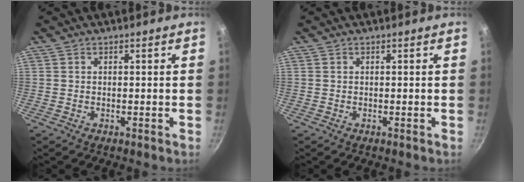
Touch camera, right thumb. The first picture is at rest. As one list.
[{"total": 0.0}]